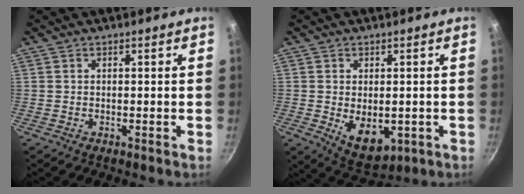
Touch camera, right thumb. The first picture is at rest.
{"total": 8.4, "force": [-1.2, 5.3, 6.5], "torque": [-0.085, -0.013, 0.001]}